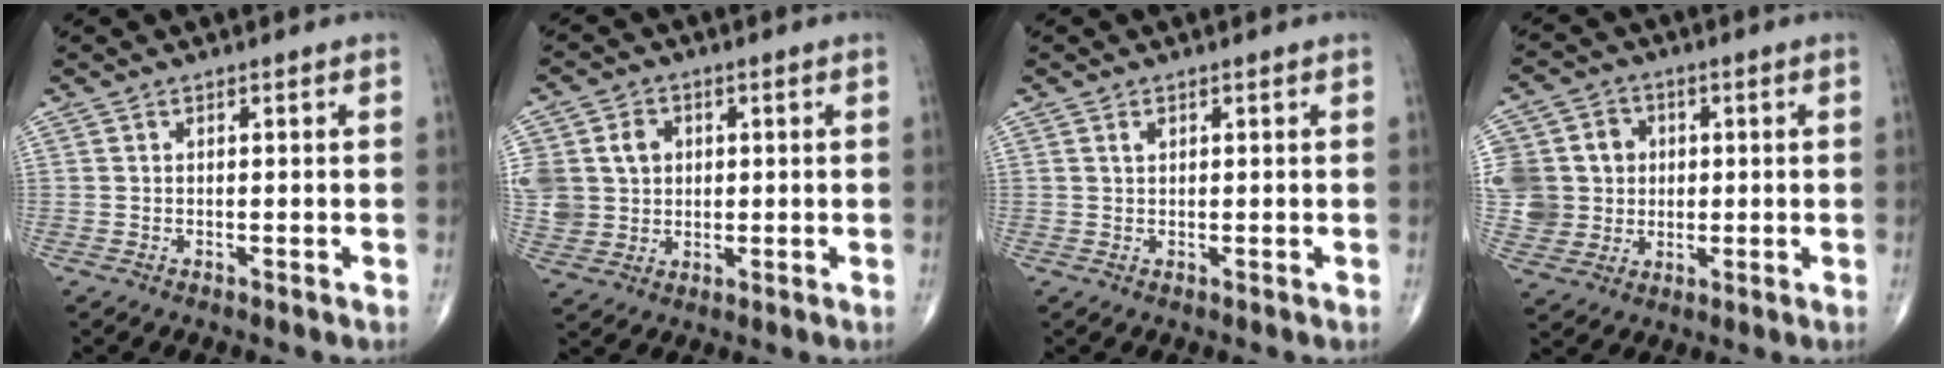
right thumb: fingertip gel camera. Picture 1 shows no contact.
{"total": 12.1, "force": [2.1, 10.5, 5.6], "torque": [-0.112, 0.013, 0.052]}
{"total": 0.9, "force": [0.4, 0.6, 0.6], "torque": [-0.009, 0.002, 0.009]}
{"total": 14.0, "force": [1.0, 12.9, 5.1], "torque": [-0.089, 0.026, 0.030]}